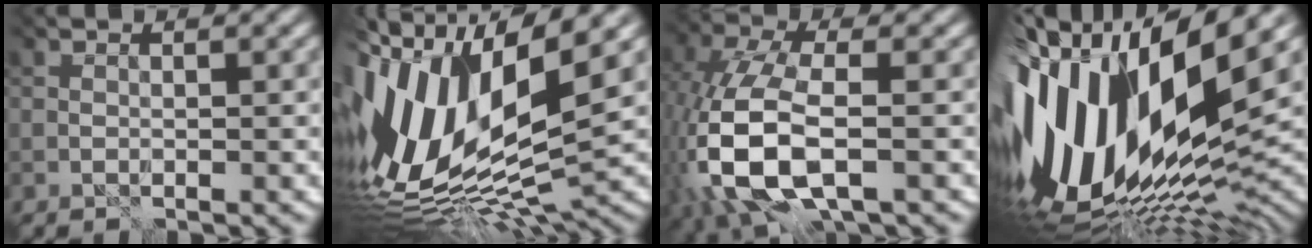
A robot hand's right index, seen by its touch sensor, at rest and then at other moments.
{"total": 15.3, "force": [0.5, 5.9, 14.1], "torque": [-0.281, 0.002, 0.014]}
{"total": 8.3, "force": [-2.1, 4.7, 6.5], "torque": [-0.157, -0.009, -0.043]}
{"total": 17.2, "force": [0.9, 7.4, 15.4], "torque": [-0.290, -0.027, 0.019]}